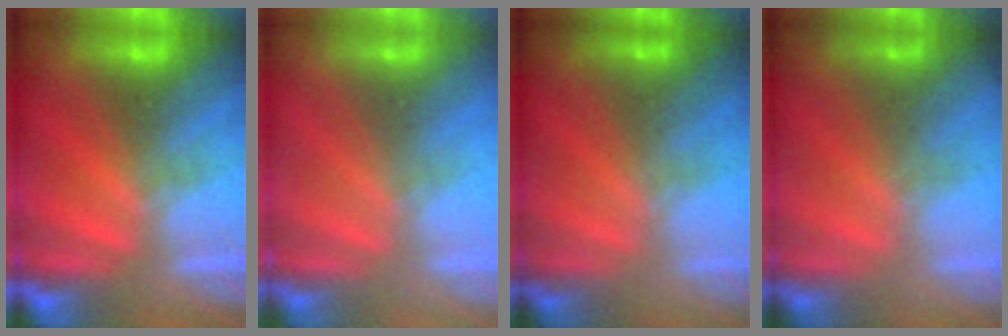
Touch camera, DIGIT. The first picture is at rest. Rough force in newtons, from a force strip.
{"total": 2.8}
{"total": 1.4}
{"total": 1.8}